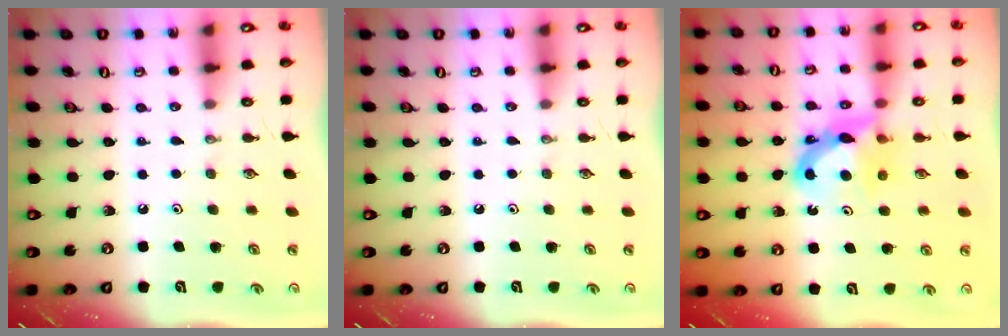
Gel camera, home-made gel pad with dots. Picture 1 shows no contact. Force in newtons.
{"total": 0.0}
{"total": 7.5, "press": 7.5, "slide": 0.4}